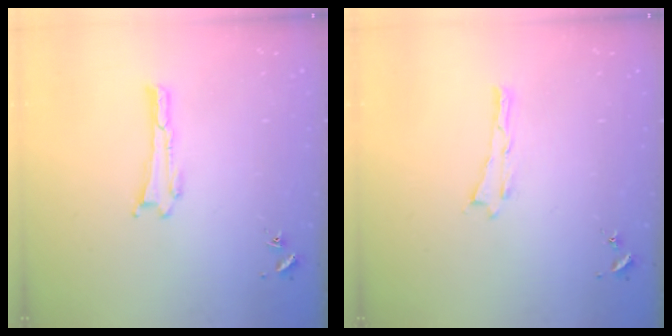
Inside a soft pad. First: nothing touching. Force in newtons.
{"total": 0.0}